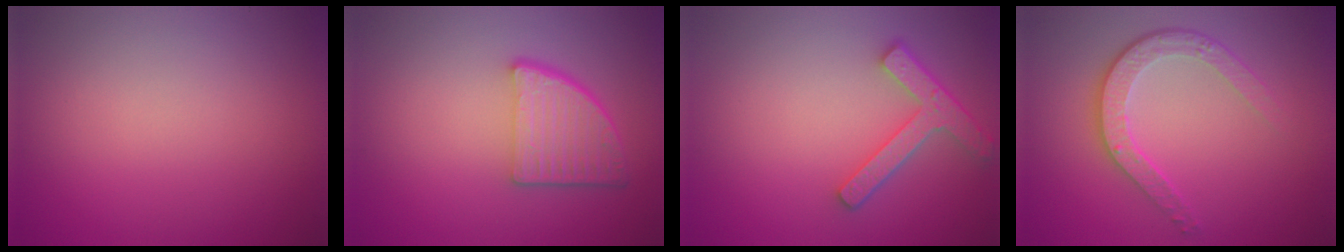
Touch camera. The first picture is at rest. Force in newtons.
{"total": 5.1, "press": 3.7, "slide": 3.5}
{"total": 3.7, "press": 3.0, "slide": 2.1}
{"total": 3.8, "press": 2.9, "slide": 2.5}